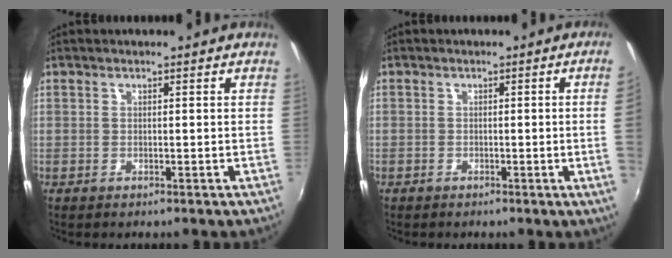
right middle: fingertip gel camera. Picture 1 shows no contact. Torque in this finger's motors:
{"motor_torque": [0.14, -0.31, -1.05, -0.21]}